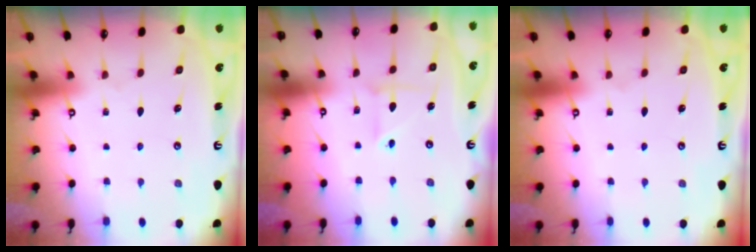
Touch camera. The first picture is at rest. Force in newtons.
{"total": 3.4, "press": 3.4, "slide": 0.2}
{"total": 0.0}